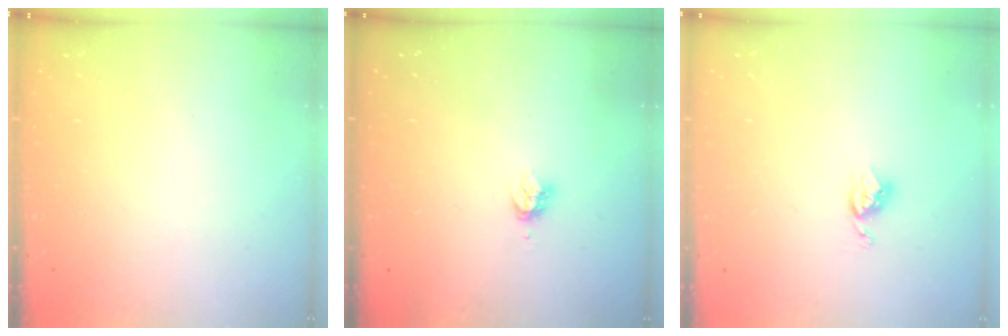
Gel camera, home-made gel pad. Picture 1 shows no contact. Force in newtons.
{"total": 3.2, "press": 3.1, "slide": 0.5}
{"total": 3.9, "press": 3.9, "slide": 0.4}